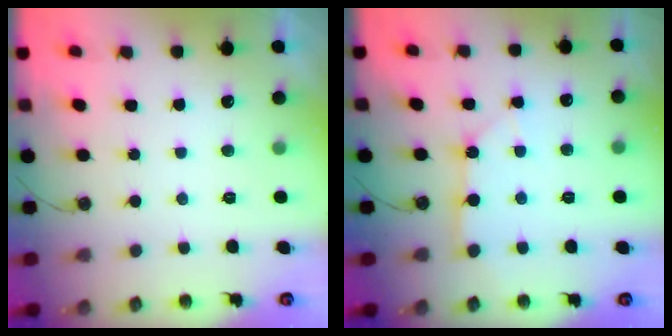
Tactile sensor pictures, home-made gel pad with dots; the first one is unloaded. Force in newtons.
{"total": 5.8, "press": 5.8, "slide": 0.5}